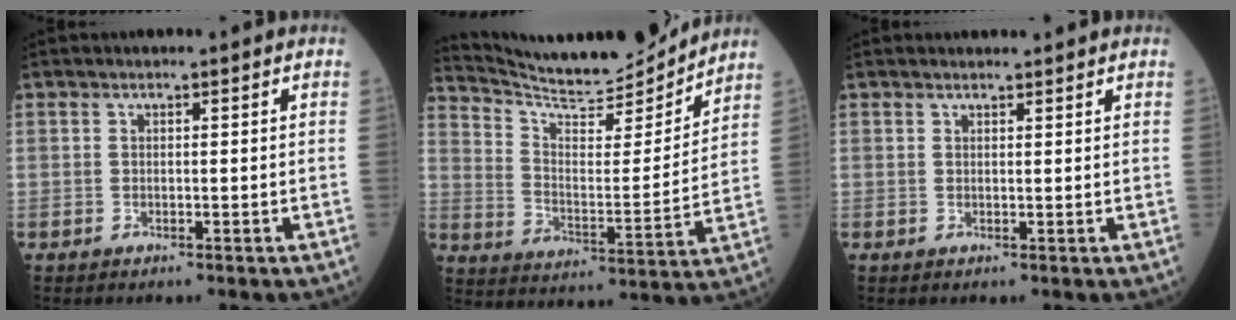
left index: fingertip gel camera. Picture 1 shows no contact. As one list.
[{"total": 15.1, "force": [14.7, 0.4, 3.3], "torque": [-0.071, -0.027, 0.234]}, {"total": 2.1, "force": [2.1, 0.2, 0.4], "torque": [-0.008, 0.008, 0.027]}]